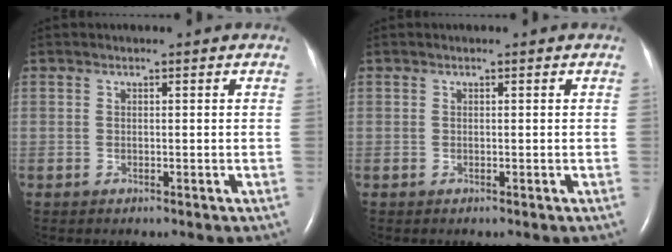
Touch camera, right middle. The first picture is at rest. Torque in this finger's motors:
{"motor_torque": [-0.05, 0.10, 0.00, 0.00]}